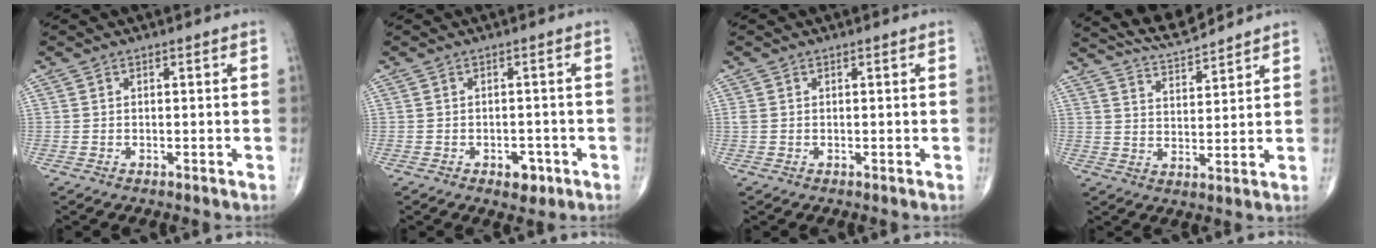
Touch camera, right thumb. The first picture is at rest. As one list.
[{"total": 3.2, "force": [-1.5, 2.0, 2.0], "torque": [-0.009, 0.006, -0.015]}, {"total": 0.7, "force": [0.1, 0.5, 0.4], "torque": [-0.012, 0.004, 0.004]}, {"total": 7.4, "force": [7.2, 0.4, 1.6], "torque": [-0.027, -0.037, 0.135]}]